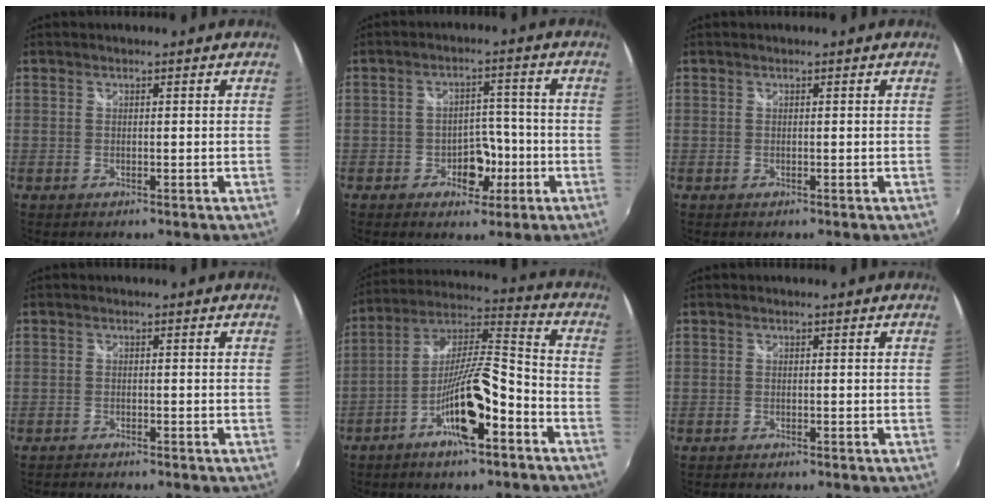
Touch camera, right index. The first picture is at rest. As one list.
[{"total": 6.0, "force": [-2.5, 4.3, 3.3], "torque": [-0.057, 0.007, -0.028]}, {"total": 0.0}, {"total": 2.5, "force": [-2.4, 0.3, 0.4], "torque": [-0.022, -0.012, -0.045]}, {"total": 13.9, "force": [-7.2, 2.7, 11.5], "torque": [-0.218, 0.001, -0.128]}, {"total": 1.3, "force": [-1.3, 0.3, 0.2], "torque": [-0.009, -0.008, -0.023]}]